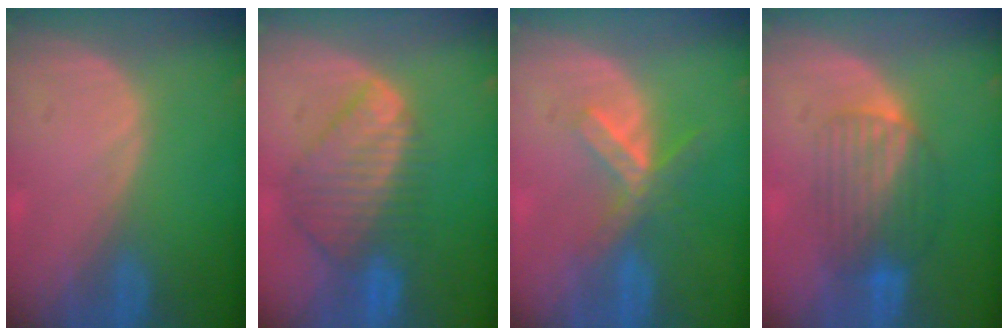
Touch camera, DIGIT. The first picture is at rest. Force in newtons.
{"total": 9.0, "press": 7.8, "slide": 4.6}
{"total": 5.2, "press": 5.1, "slide": 1.0}
{"total": 6.4, "press": 6.3, "slide": 1.1}